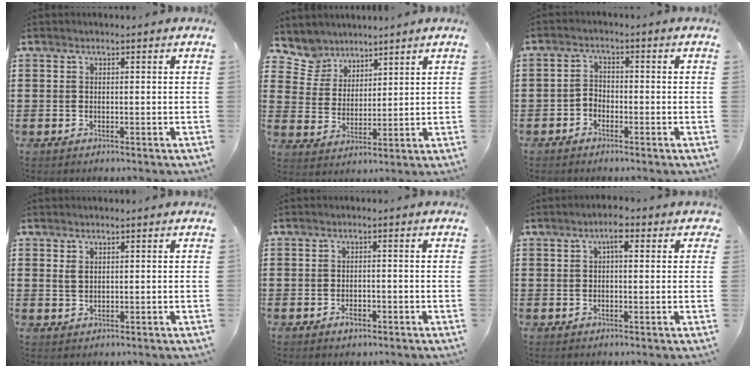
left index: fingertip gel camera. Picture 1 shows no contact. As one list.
[{"total": 5.7, "force": [4.6, 3.3, 0.1], "torque": [-0.035, -0.013, 0.086]}, {"total": 2.1, "force": [-1.7, 1.2, 0.4], "torque": [-0.014, 0.006, -0.038]}, {"total": 1.4, "force": [0.7, 0.7, 1.0], "torque": [-0.022, 0.003, 0.013]}, {"total": 1.8, "force": [-1.0, 1.0, 1.2], "torque": [-0.024, 0.000, -0.020]}, {"total": 3.1, "force": [1.0, 1.3, 2.6], "torque": [-0.038, 0.006, 0.011]}]